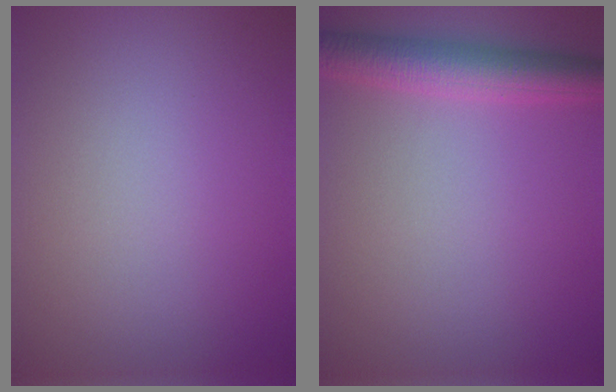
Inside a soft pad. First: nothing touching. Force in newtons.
{"total": 4.2, "press": 4.2, "slide": 0.2}